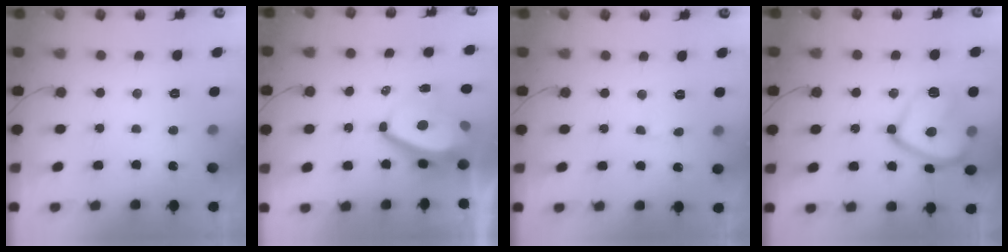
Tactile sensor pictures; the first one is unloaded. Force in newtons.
{"total": 7.6, "press": 7.5, "slide": 0.9}
{"total": 2.8, "press": 2.8, "slide": 0.2}
{"total": 16.0, "press": 16.0, "slide": 0.7}